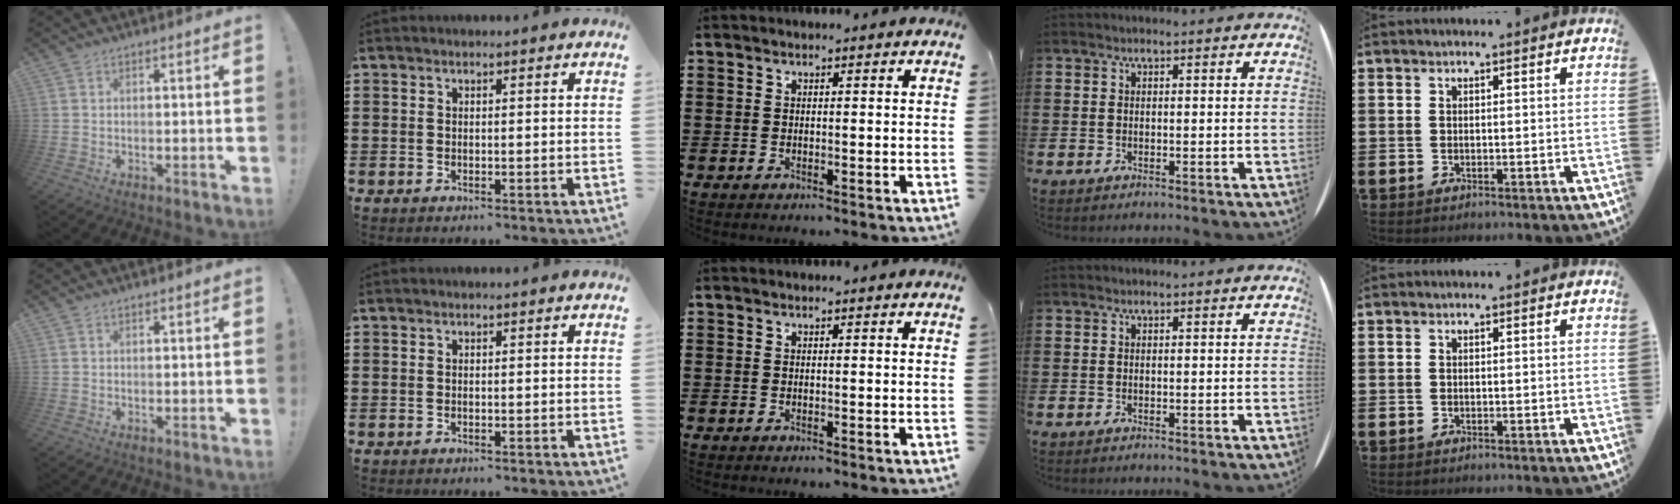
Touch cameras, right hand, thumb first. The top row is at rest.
{}